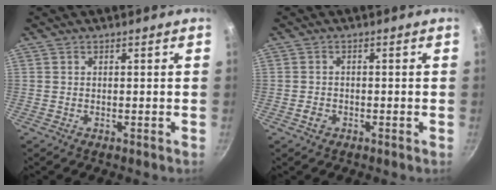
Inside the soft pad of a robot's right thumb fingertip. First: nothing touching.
{"total": 1.6, "force": [-0.9, 1.1, 0.8], "torque": [-0.015, 0.007, -0.017]}